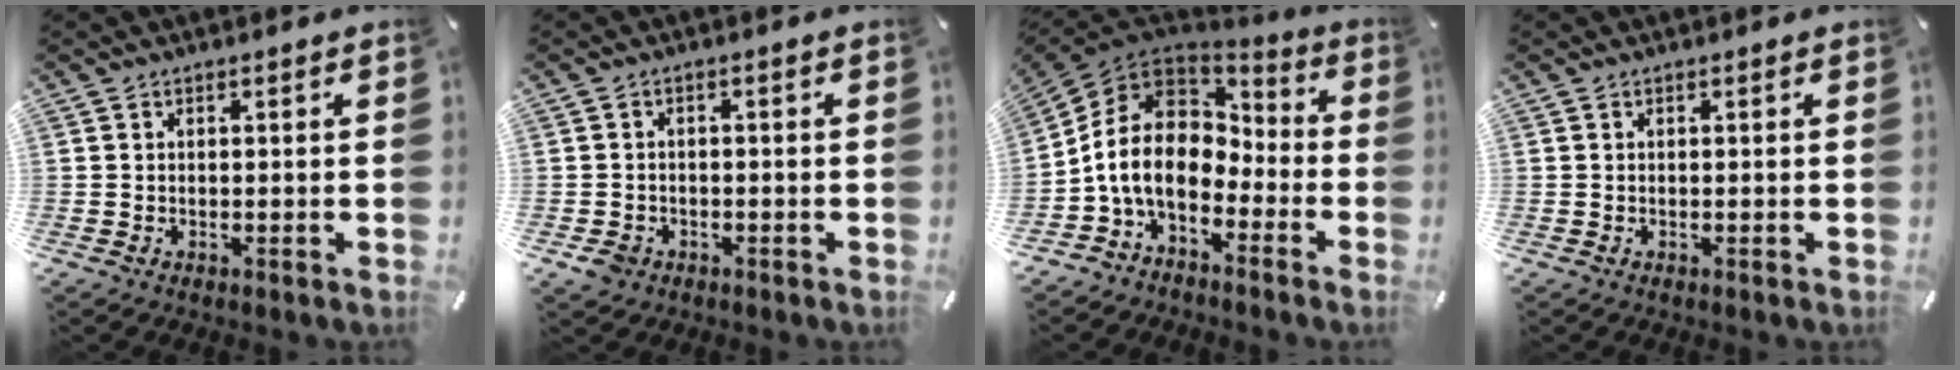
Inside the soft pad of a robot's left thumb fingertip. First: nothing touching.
{"total": 3.1, "force": [-1.7, 2.4, 1.0], "torque": [-0.023, 0.006, -0.035]}
{"total": 12.1, "force": [-3.1, 8.9, 7.6], "torque": [-0.180, 0.011, -0.065]}
{"total": 0.0}